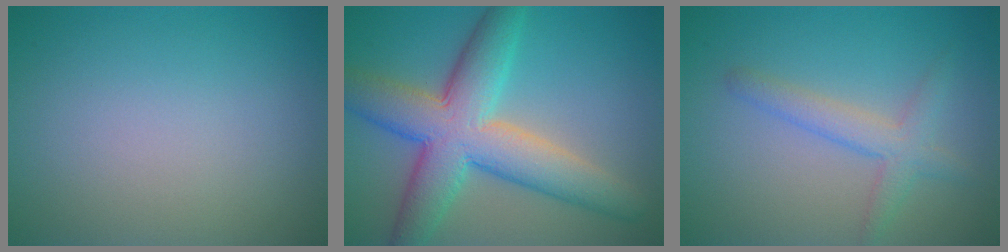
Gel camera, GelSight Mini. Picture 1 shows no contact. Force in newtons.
{"total": 9.4, "press": 9.3, "slide": 0.5}
{"total": 2.8, "press": 2.8, "slide": 0.1}